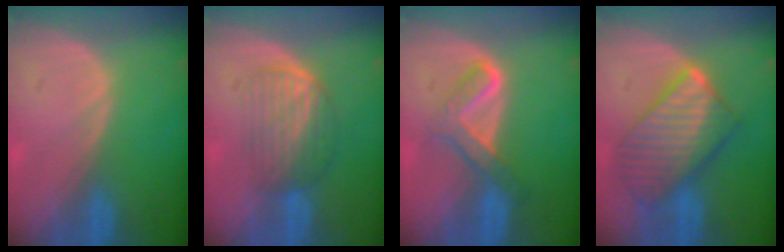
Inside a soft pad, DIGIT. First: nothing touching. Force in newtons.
{"total": 5.8, "press": 5.5, "slide": 2.0}
{"total": 5.2, "press": 5.1, "slide": 0.6}
{"total": 10.1, "press": 10.1, "slide": 0.8}